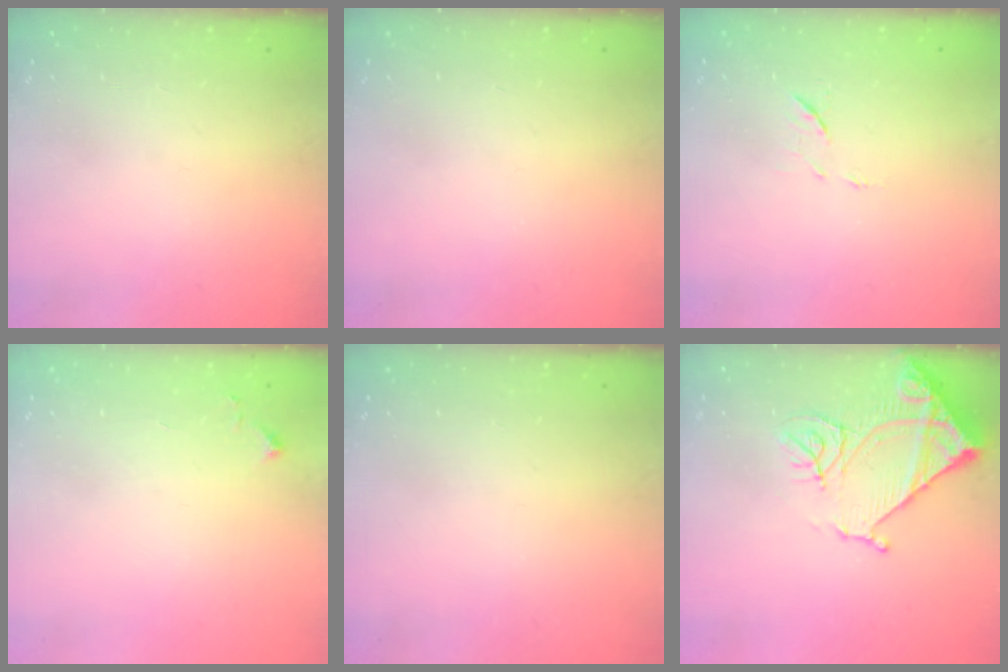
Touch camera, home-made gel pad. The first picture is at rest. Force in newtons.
{"total": 0.0}
{"total": 6.7, "press": 6.6, "slide": 1.1}
{"total": 3.2, "press": 3.2, "slide": 0.6}
{"total": 0.0}
{"total": 14.4, "press": 14.3, "slide": 1.7}